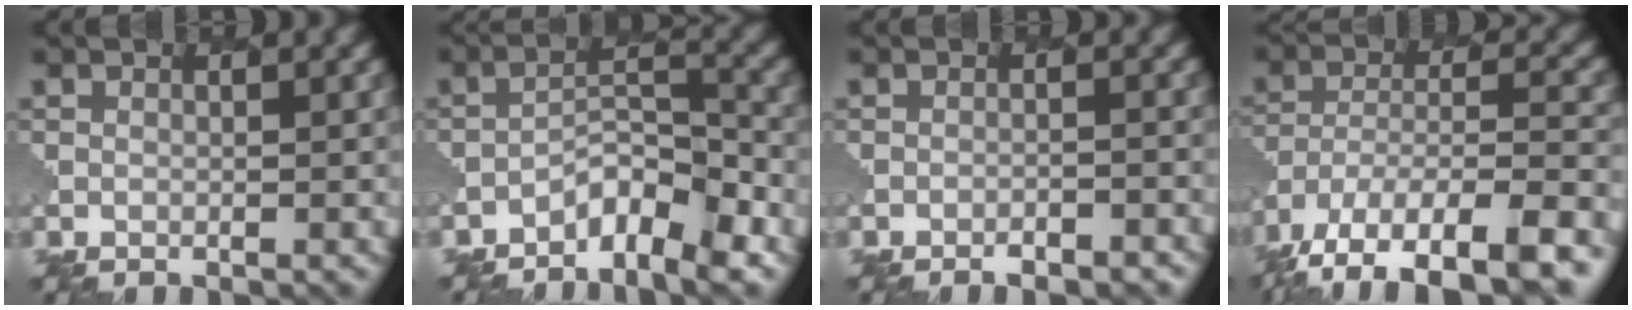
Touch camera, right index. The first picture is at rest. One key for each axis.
{"total": 4.3, "fx": -3.2, "fy": 1.2, "fz": 2.6, "tx": -0.041, "ty": 0.010, "tz": -0.062}
{"total": 2.6, "fx": -2.4, "fy": 0.5, "fz": 1.0, "tx": -0.011, "ty": 0.011, "tz": -0.035}
{"total": 14.5, "fx": -10.7, "fy": 5.4, "fz": 8.2, "tx": -0.167, "ty": -0.026, "tz": -0.160}